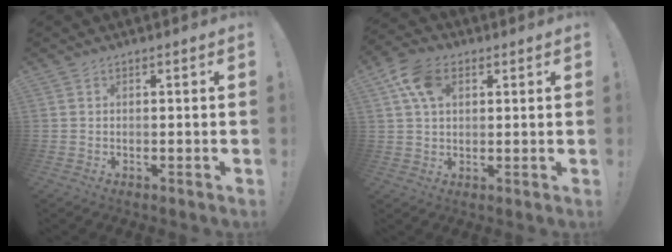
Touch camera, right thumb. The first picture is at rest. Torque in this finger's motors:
{"motor_torque": [1.08, 1.85, 0.38, -0.29, 0.02]}